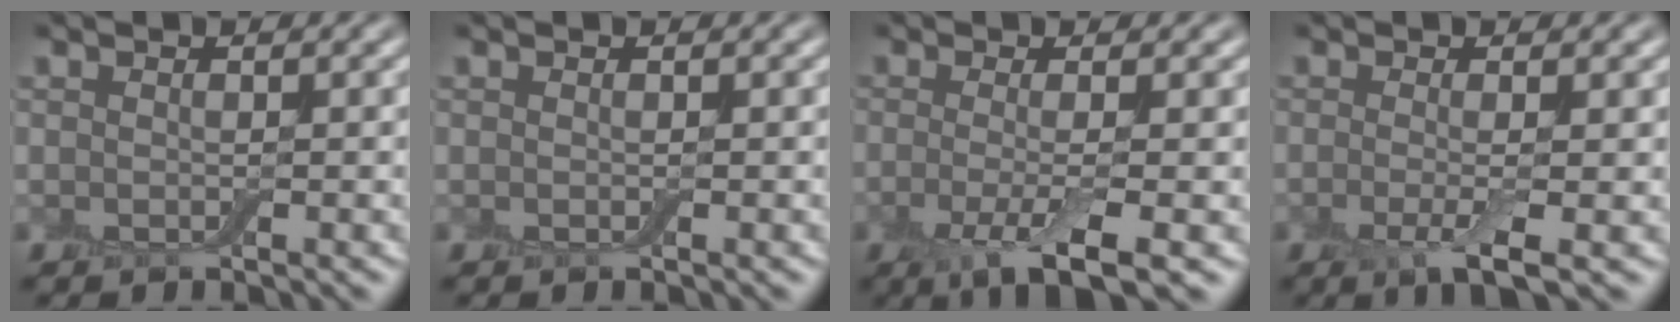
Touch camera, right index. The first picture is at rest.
{"total": 0.0}
{"total": 5.5, "force": [-1.7, 1.3, 5.1], "torque": [-0.088, -0.012, -0.038]}
{"total": 3.4, "force": [-0.9, 0.7, 3.2], "torque": [-0.064, -0.014, -0.018]}